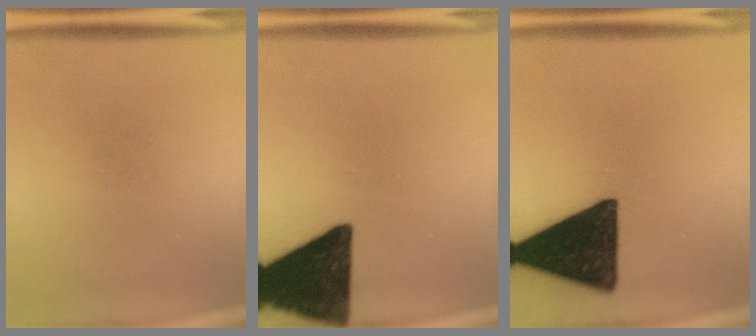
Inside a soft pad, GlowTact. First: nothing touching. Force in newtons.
{"total": 16.4}
{"total": 17.6}